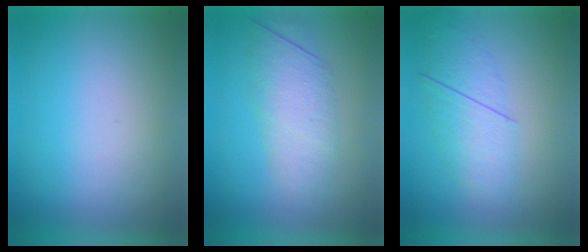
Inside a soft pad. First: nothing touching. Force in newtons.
{"total": 3.1}
{"total": 2.3}